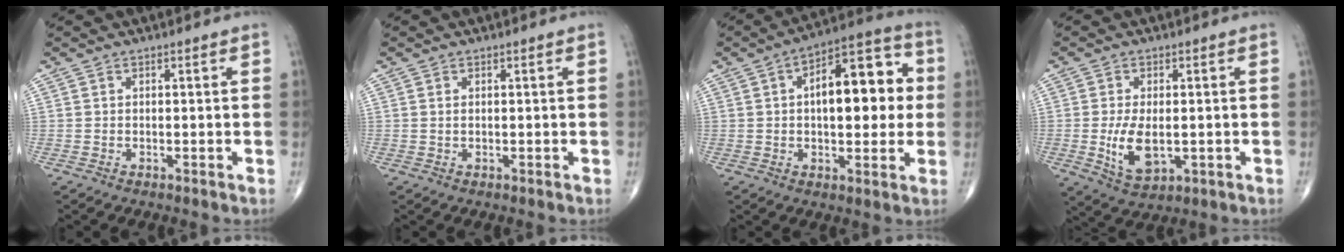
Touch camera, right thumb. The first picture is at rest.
{"total": 0.6, "force": [0.1, 0.3, 0.5], "torque": [-0.012, 0.002, 0.004]}
{"total": 16.4, "force": [1.9, 7.8, 14.3], "torque": [-0.170, 0.028, 0.022]}
{"total": 7.7, "force": [-0.9, 4.1, 6.4], "torque": [-0.115, -0.012, -0.006]}